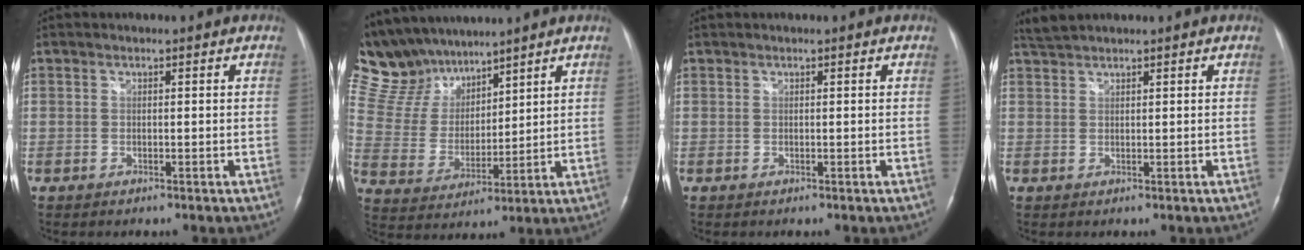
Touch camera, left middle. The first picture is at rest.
{"total": 12.5, "force": [11.2, 4.7, 3.1], "torque": [-0.081, 0.026, 0.228]}
{"total": 0.0}
{"total": 2.2, "force": [2.2, 0.0, 0.5], "torque": [-0.017, 0.012, 0.046]}